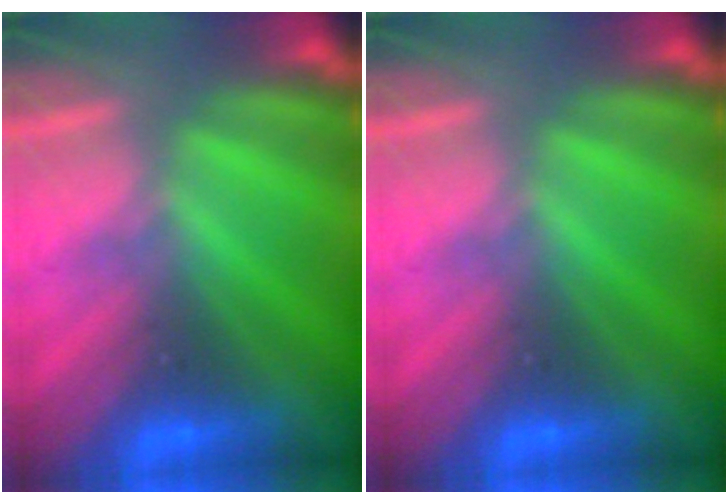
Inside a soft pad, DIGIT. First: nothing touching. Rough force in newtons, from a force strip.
{"total": 0.0}